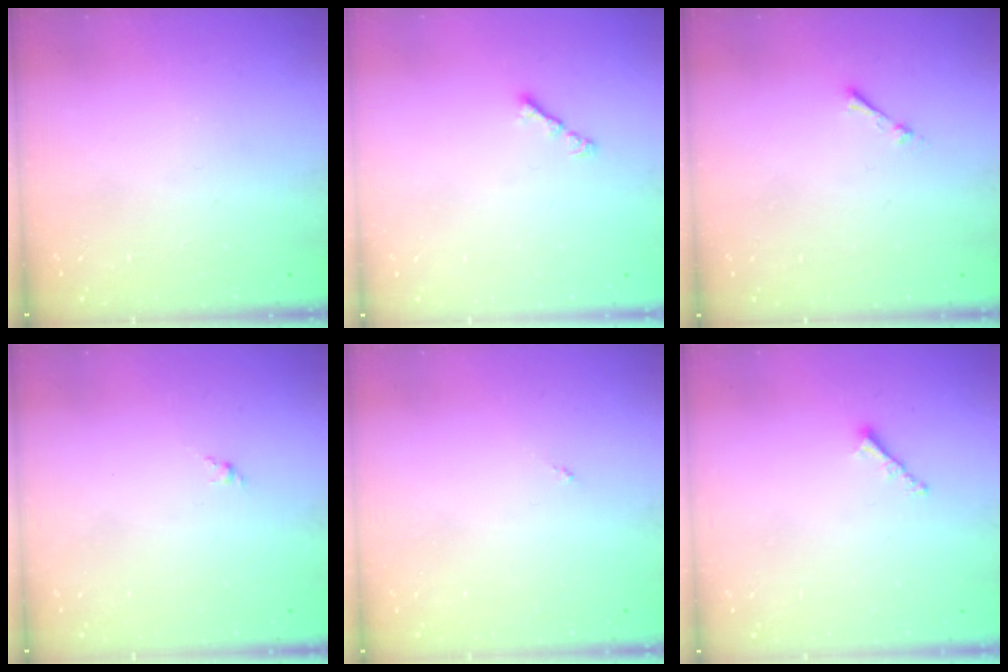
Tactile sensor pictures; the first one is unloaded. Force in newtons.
{"total": 1.9, "press": 1.8, "slide": 0.6}
{"total": 1.7, "press": 1.7, "slide": 0.2}
{"total": 1.6, "press": 1.5, "slide": 0.6}
{"total": 0.0}
{"total": 1.8, "press": 1.7, "slide": 0.5}